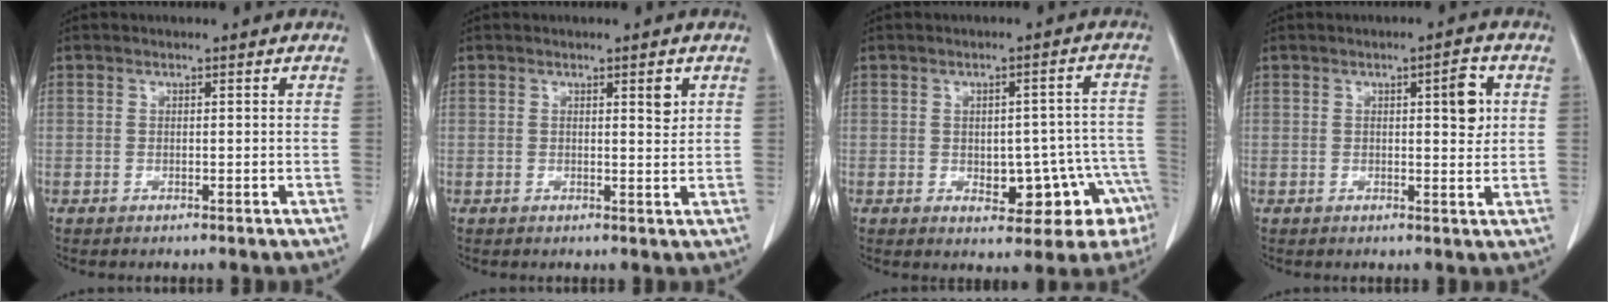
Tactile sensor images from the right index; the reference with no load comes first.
{"total": 2.0, "force": [0.9, 0.4, 1.7], "torque": [-0.025, -0.004, 0.012]}
{"total": 10.8, "force": [-4.5, 5.2, 8.3], "torque": [-0.060, 0.030, -0.050]}
{"total": 4.2, "force": [1.1, 1.1, 3.9], "torque": [-0.054, 0.000, 0.013]}